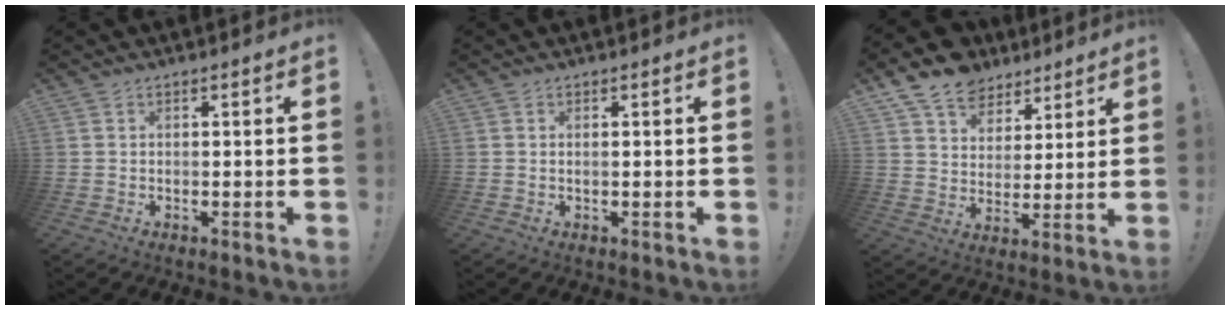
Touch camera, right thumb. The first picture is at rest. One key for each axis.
{"total": 0.6, "fx": 0.2, "fy": -0.2, "fz": 0.5, "tx": -0.002, "ty": -0.003, "tz": 0.001}
{"total": 12.4, "fx": 9.0, "fy": 7.9, "fz": 3.2, "tx": -0.055, "ty": -0.066, "tz": 0.174}